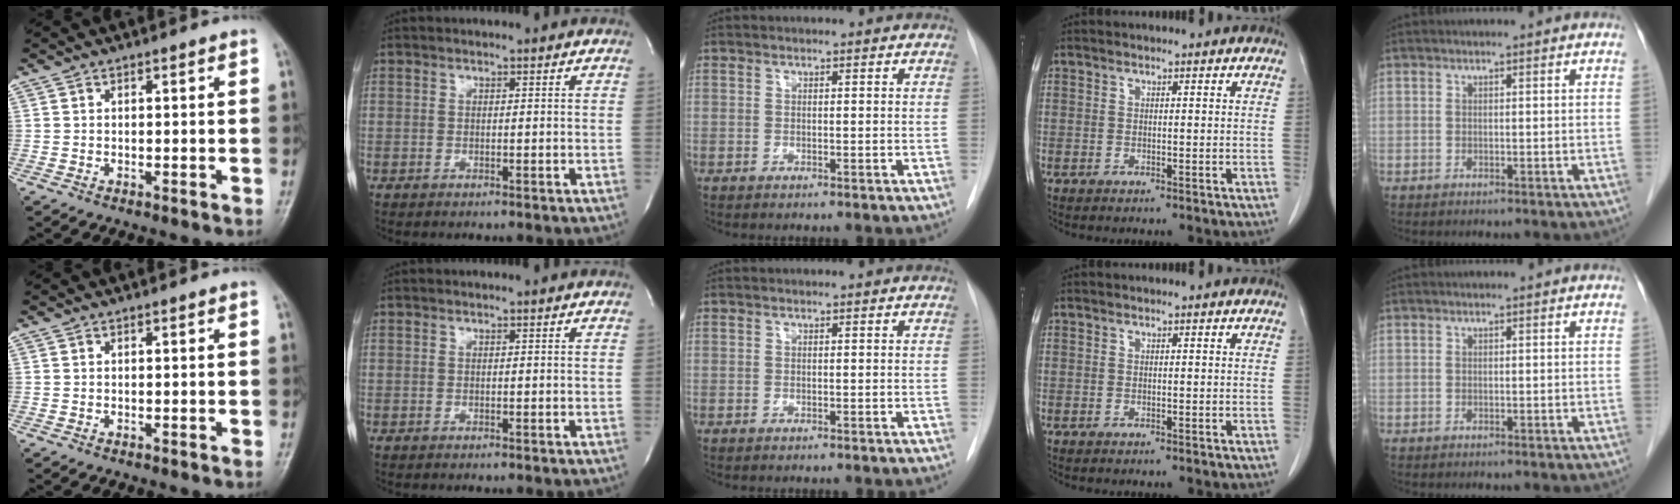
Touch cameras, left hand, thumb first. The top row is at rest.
{}